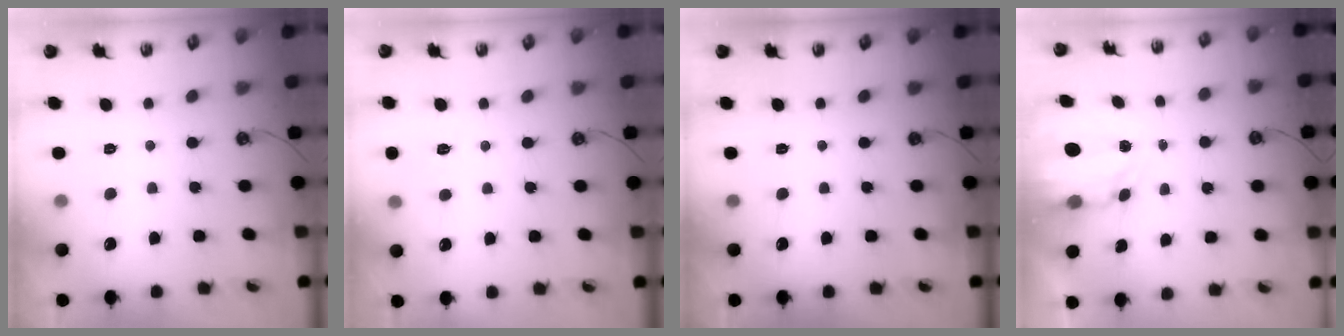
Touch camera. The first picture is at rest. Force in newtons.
{"total": 6.7, "press": 6.6, "slide": 0.8}
{"total": 0.0}
{"total": 3.9, "press": 3.9, "slide": 0.1}